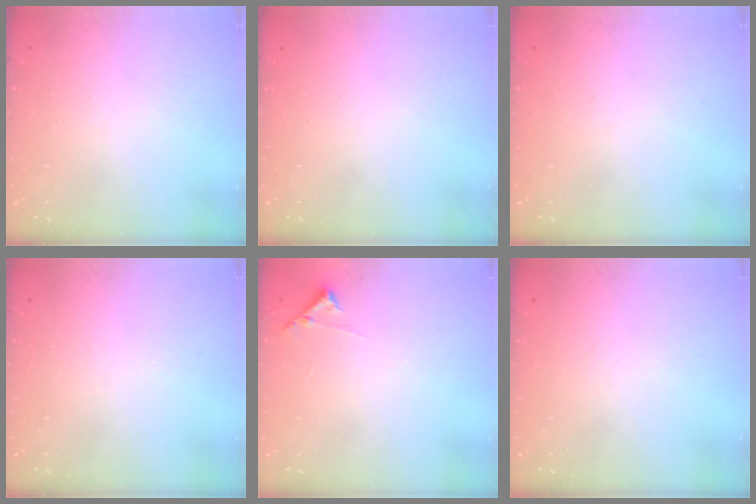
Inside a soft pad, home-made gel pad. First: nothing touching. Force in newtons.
{"total": 0.0}
{"total": 0.0}
{"total": 0.0}
{"total": 5.7, "press": 5.7, "slide": 0.3}
{"total": 0.0}